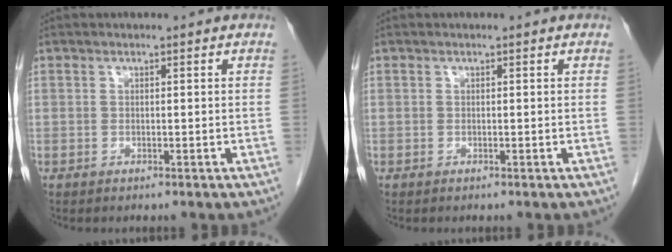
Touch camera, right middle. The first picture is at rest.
{"total": 0.0}